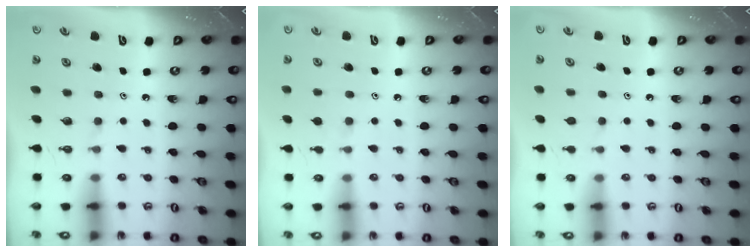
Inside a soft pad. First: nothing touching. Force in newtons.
{"total": 2.5, "press": 2.5, "slide": 0.4}
{"total": 0.8, "press": 0.7, "slide": 0.3}